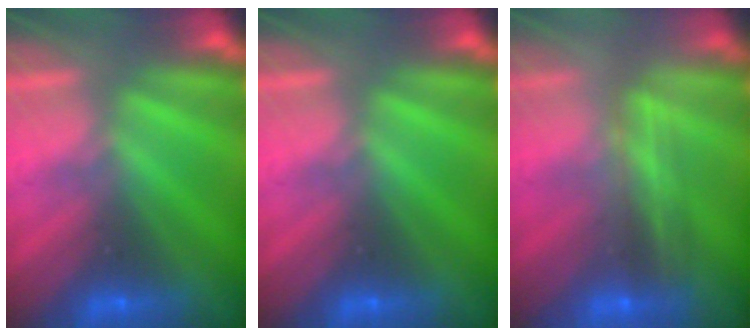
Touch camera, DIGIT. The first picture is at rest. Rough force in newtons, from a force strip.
{"total": 0.0}
{"total": 2.4}